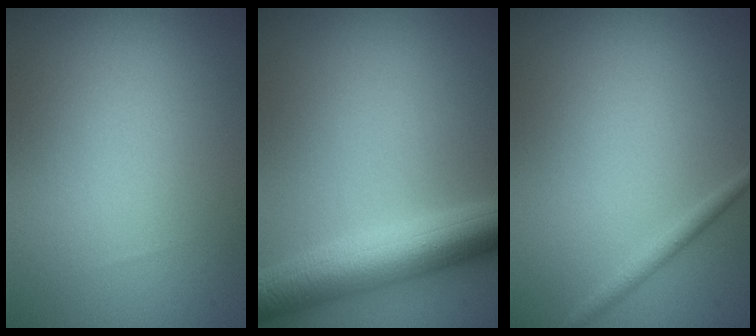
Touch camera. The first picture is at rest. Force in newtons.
{"total": 6.5, "press": 6.5, "slide": 0.1}
{"total": 1.2, "press": 1.2, "slide": 0.0}